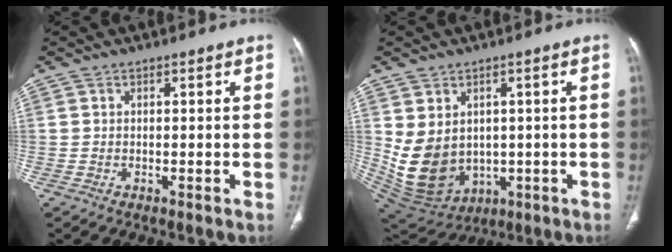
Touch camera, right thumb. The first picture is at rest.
{"total": 13.0, "force": [0.2, 10.2, 8.1], "torque": [-0.131, -0.009, 0.046]}